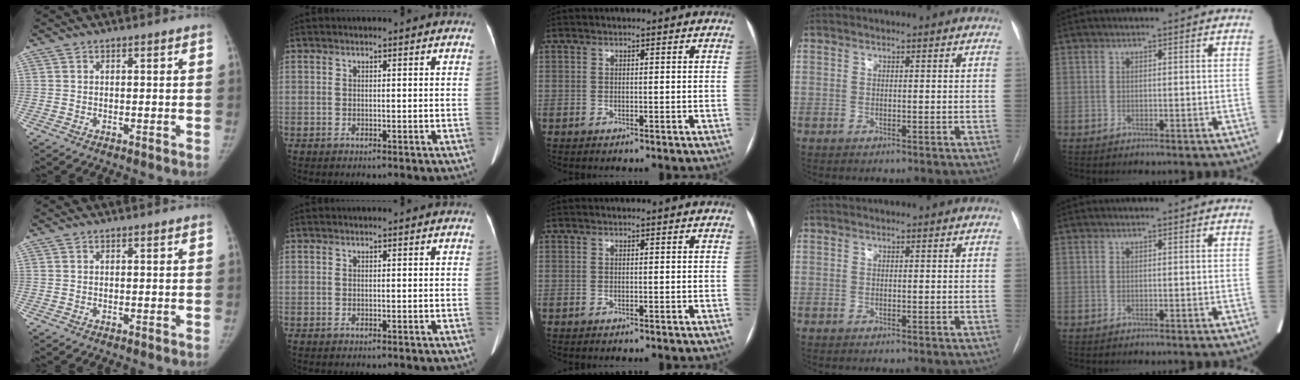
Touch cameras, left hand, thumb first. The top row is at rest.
{}